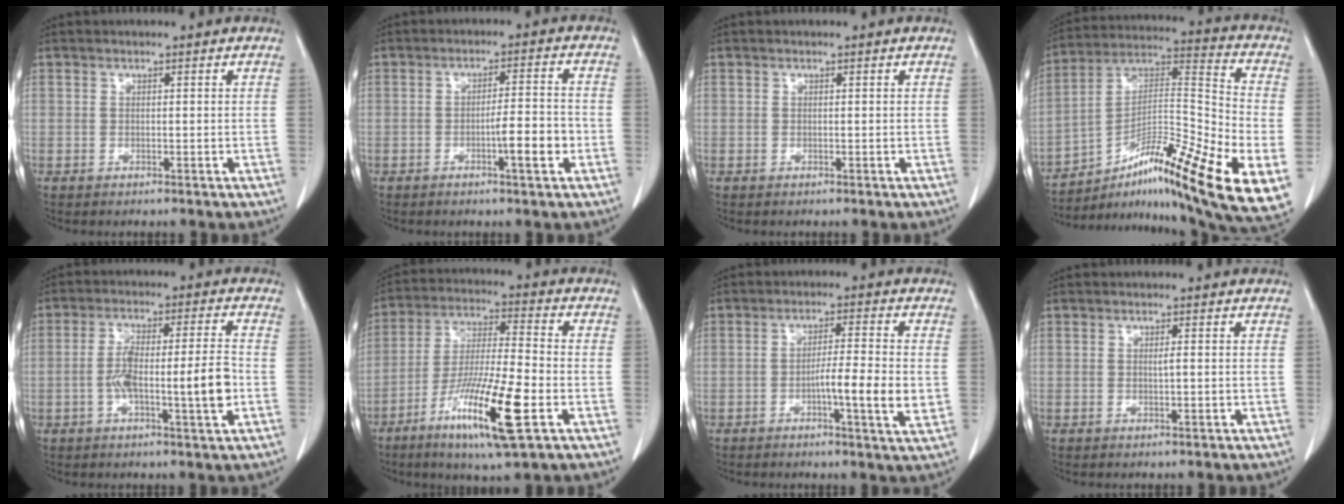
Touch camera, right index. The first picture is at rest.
{"total": 5.8, "force": [-2.1, 0.5, 5.4], "torque": [-0.079, 0.005, -0.032]}
{"total": 0.0}
{"total": 24.8, "force": [-11.0, 3.8, 21.9], "torque": [-0.302, 0.008, -0.167]}
{"total": 9.7, "force": [-2.2, 0.8, 9.4], "torque": [-0.165, 0.013, -0.039]}
{"total": 15.7, "force": [-6.8, 1.3, 14.1], "torque": [-0.269, -0.023, -0.120]}
{"total": 7.6, "force": [-1.5, -0.1, 7.4], "torque": [-0.117, -0.006, -0.028]}
{"total": 1.0, "force": [-0.2, -0.1, 0.9], "torque": [-0.017, 0.000, 0.000]}